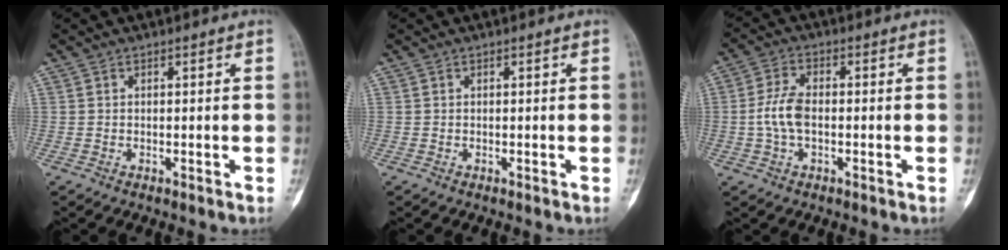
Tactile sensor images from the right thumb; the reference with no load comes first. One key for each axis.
{"total": 0.0}
{"total": 6.2, "fx": -0.7, "fy": 3.3, "fz": 5.1, "tx": -0.117, "ty": 0.015, "tz": -0.017}